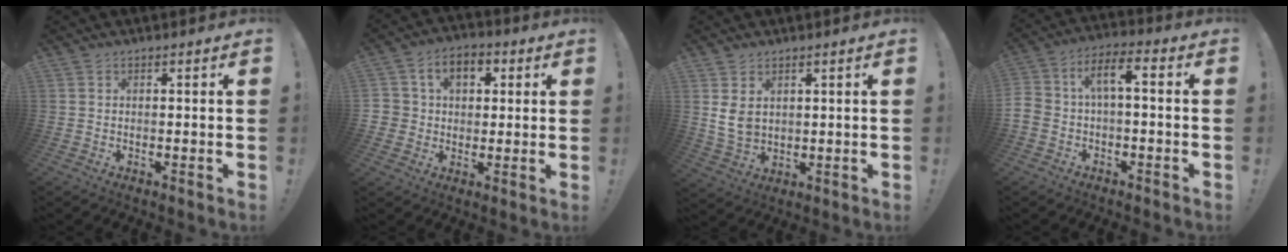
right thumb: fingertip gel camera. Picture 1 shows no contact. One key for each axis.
{"total": 8.4, "fx": 2.0, "fy": 7.1, "fz": 4.1, "tx": -0.064, "ty": 0.000, "tz": 0.042}
{"total": 6.7, "fx": 2.7, "fy": 4.7, "fz": 4.0, "tx": -0.071, "ty": -0.010, "tz": 0.053}
{"total": 7.2, "fx": -1.6, "fy": 4.0, "fz": 5.7, "tx": -0.119, "ty": 0.021, "tz": -0.027}